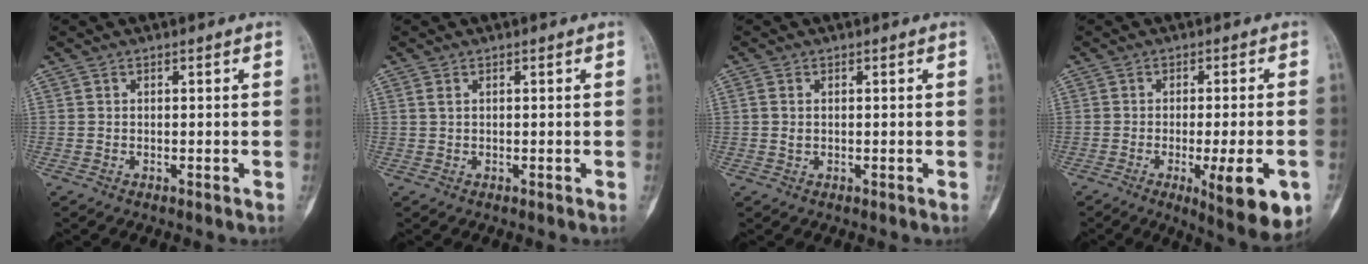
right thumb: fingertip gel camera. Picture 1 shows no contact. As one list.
[{"total": 0.9, "force": [0.4, 0.4, 0.6], "torque": [-0.015, 0.007, 0.011]}, {"total": 1.3, "force": [0.1, 0.9, 1.0], "torque": [-0.022, -0.002, 0.002]}, {"total": 12.2, "force": [-4.4, 2.7, 11.1], "torque": [-0.147, -0.008, -0.053]}]